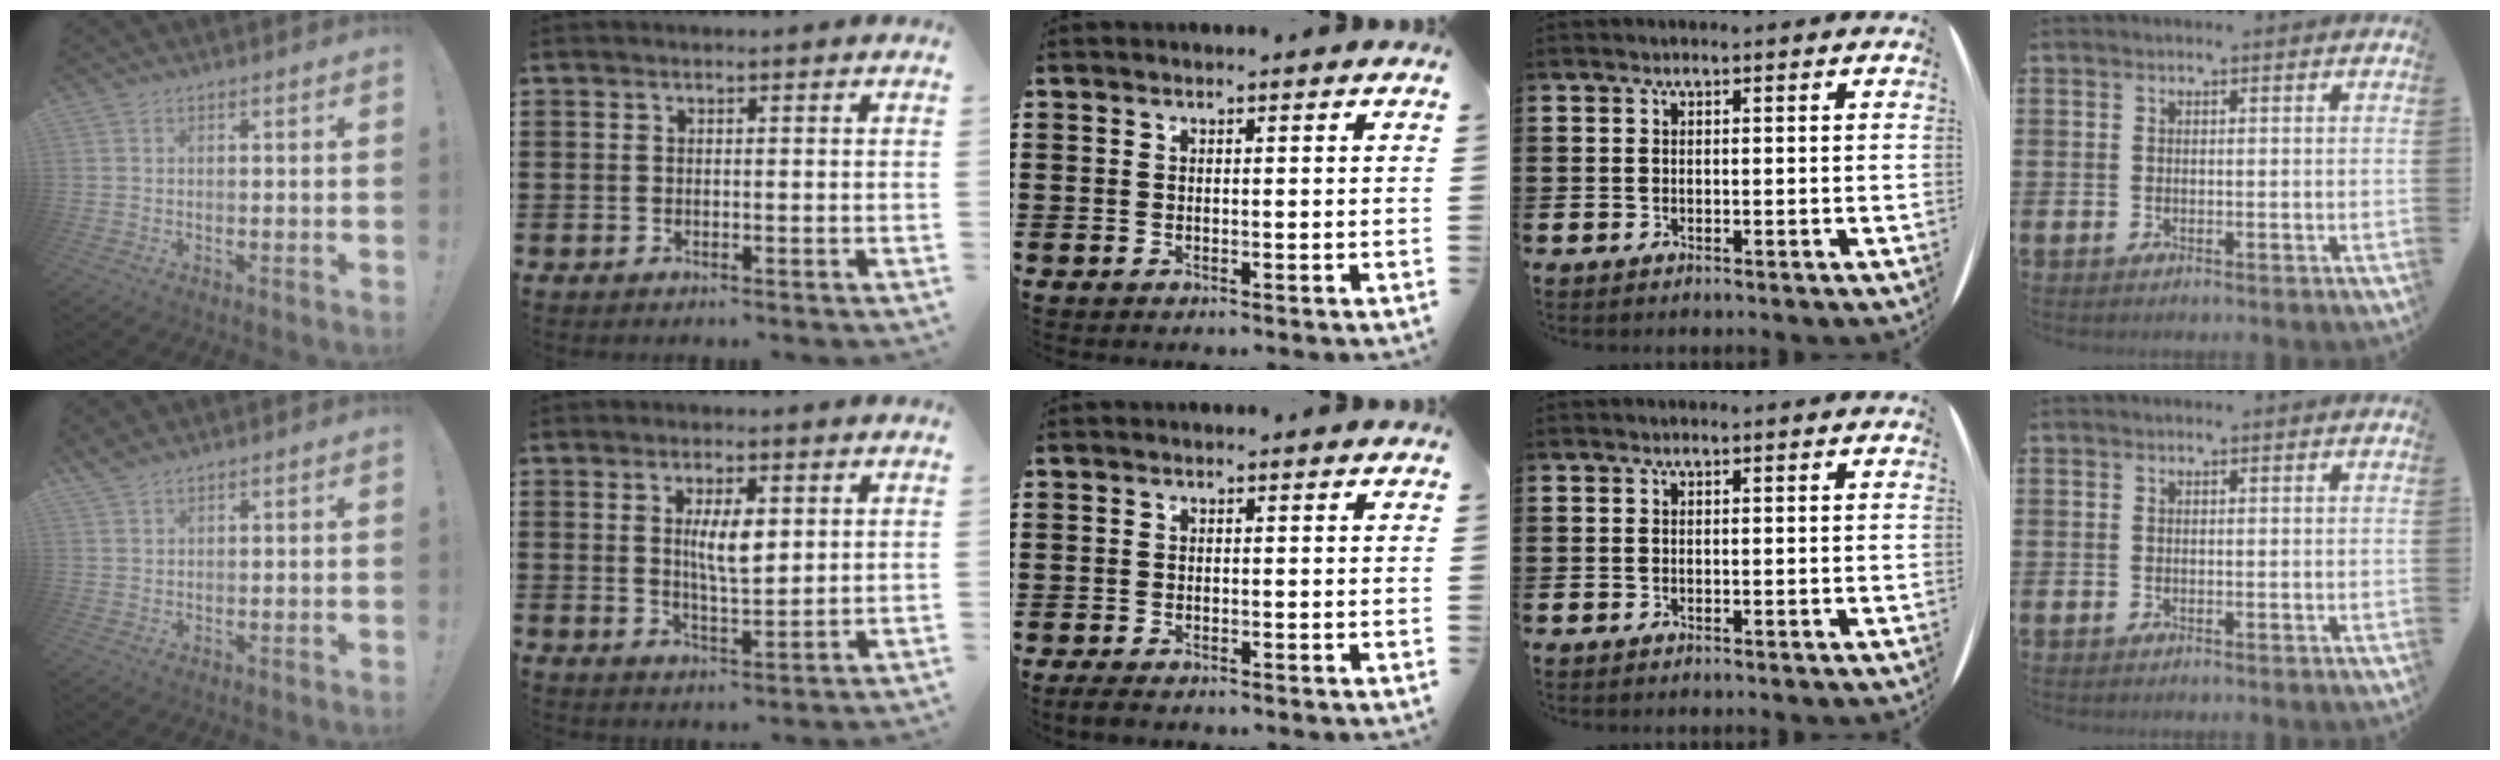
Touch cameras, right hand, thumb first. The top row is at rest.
{"thumb": {"total": 2.2, "force": [1.9, 0.6, 0.9], "torque": [-0.017, -0.010, 0.035]}, "index": {"total": 5.9, "force": [1.4, 1.8, 5.4], "torque": [-0.099, 0.003, 0.021]}, "middle": {"total": 1.1, "force": [-1.0, 0.2, 0.4], "torque": [-0.011, -0.002, -0.018]}}